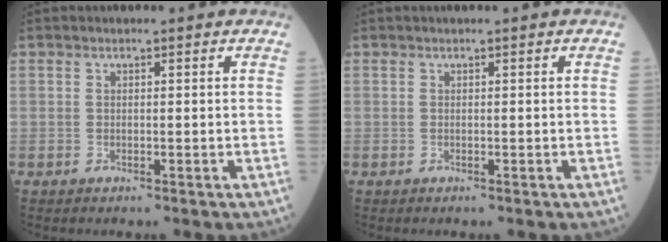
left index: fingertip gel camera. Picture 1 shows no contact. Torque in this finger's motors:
{"motor_torque": [0.25, -0.32, 0.00, 0.02]}